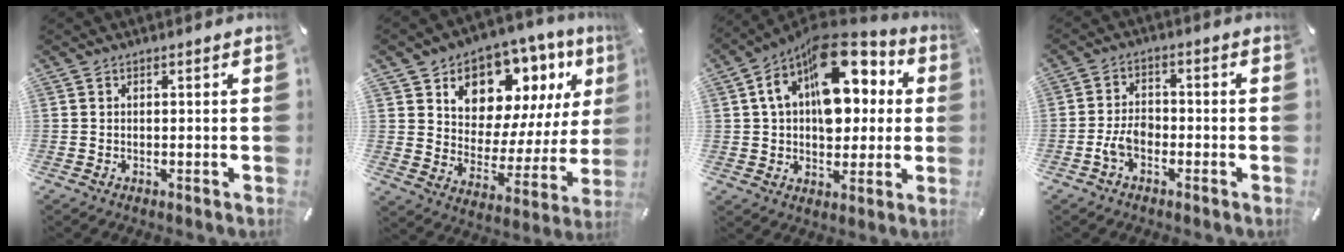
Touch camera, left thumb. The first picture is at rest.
{"total": 12.1, "force": [7.9, 8.5, 3.6], "torque": [-0.053, -0.083, 0.141]}
{"total": 19.3, "force": [7.3, 12.9, 12.3], "torque": [-0.206, -0.055, 0.128]}
{"total": 5.1, "force": [-2.6, 3.1, 3.1], "torque": [-0.059, 0.016, -0.049]}